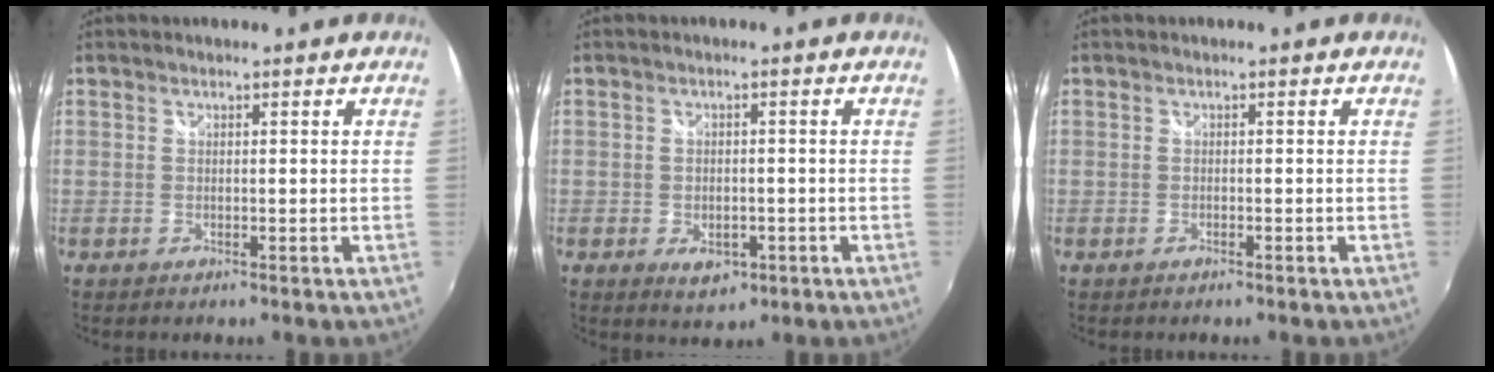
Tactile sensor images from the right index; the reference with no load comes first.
{"total": 4.6, "force": [-2.0, 3.1, 2.9], "torque": [-0.055, -0.008, -0.024]}
{"total": 0.7, "force": [-0.6, 0.2, 0.3], "torque": [-0.006, -0.001, -0.010]}